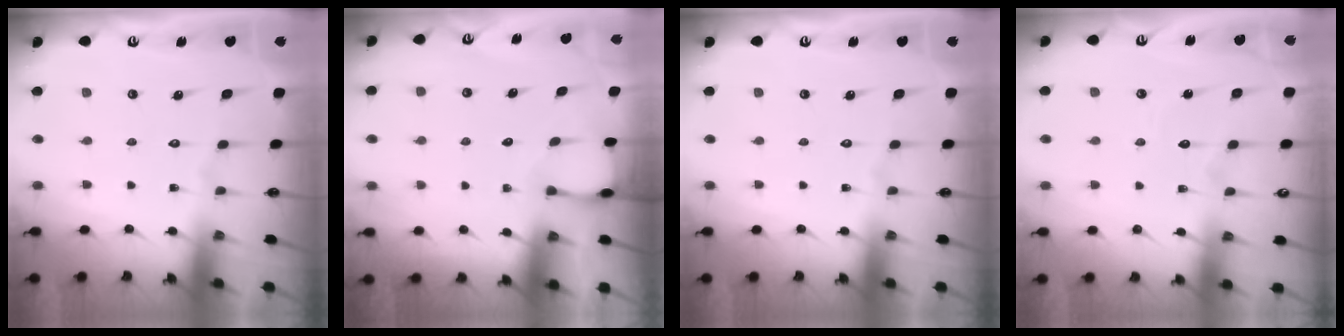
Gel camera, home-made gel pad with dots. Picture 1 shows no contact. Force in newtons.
{"total": 2.0, "press": 2.0, "slide": 0.3}
{"total": 0.0}
{"total": 5.8, "press": 5.8, "slide": 0.5}